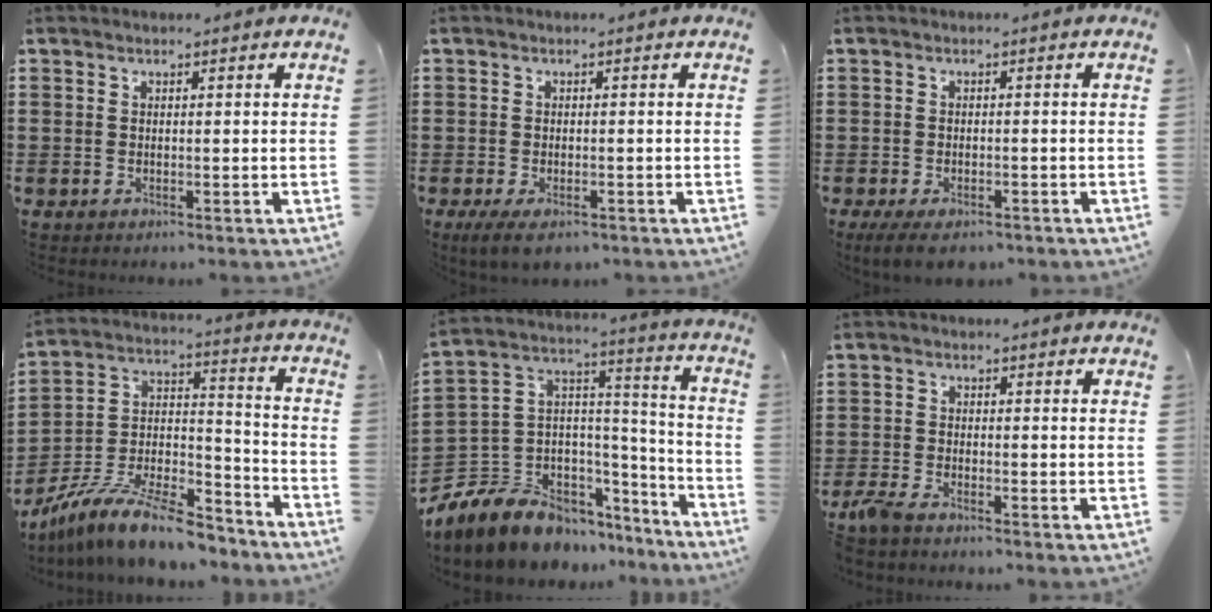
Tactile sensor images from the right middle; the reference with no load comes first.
{"total": 2.4, "force": [-1.8, 0.7, 1.4], "torque": [-0.040, -0.006, -0.039]}
{"total": 2.7, "force": [-2.2, 0.8, 1.3], "torque": [-0.039, -0.006, -0.046]}
{"total": 11.6, "force": [-9.9, 1.7, 5.7], "torque": [-0.112, 0.014, -0.193]}
{"total": 9.9, "force": [-7.1, 6.3, 2.6], "torque": [-0.093, -0.003, -0.141]}
{"total": 2.9, "force": [-2.5, 0.5, 1.4], "torque": [-0.053, -0.009, -0.057]}